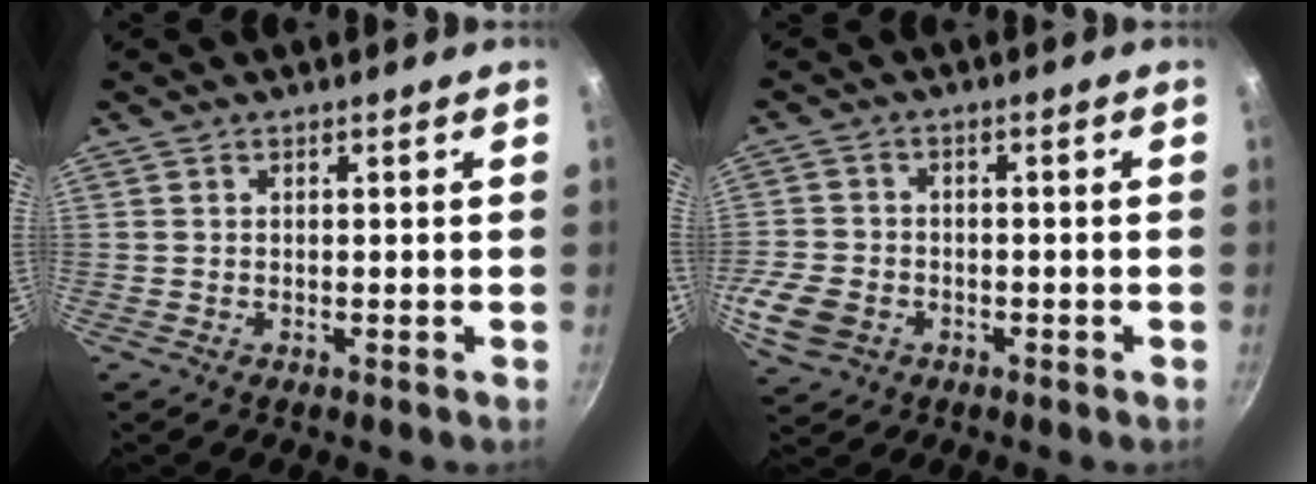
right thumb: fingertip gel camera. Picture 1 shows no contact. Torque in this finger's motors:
{"motor_torque": [-0.06, -0.15, 0.72, -0.09, 0.04]}